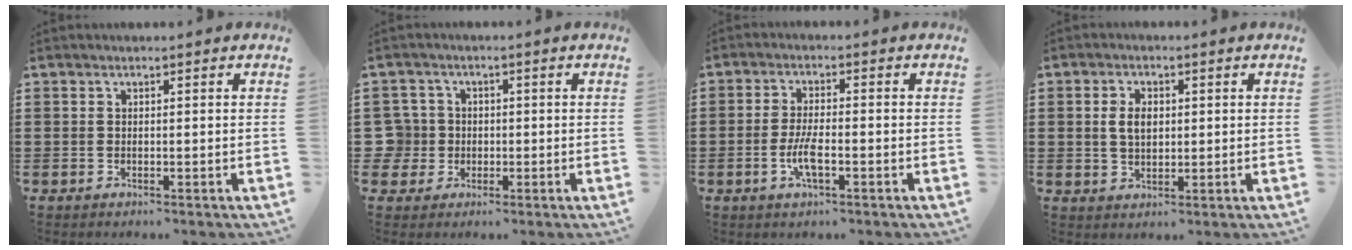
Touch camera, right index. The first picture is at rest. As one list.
[{"total": 4.5, "force": [-0.4, 4.4, 0.9], "torque": [-0.050, 0.009, -0.015]}, {"total": 4.3, "force": [-1.5, 1.1, 3.9], "torque": [-0.087, -0.004, -0.033]}, {"total": 3.8, "force": [0.5, 2.3, 3.0], "torque": [-0.055, 0.008, 0.005]}]